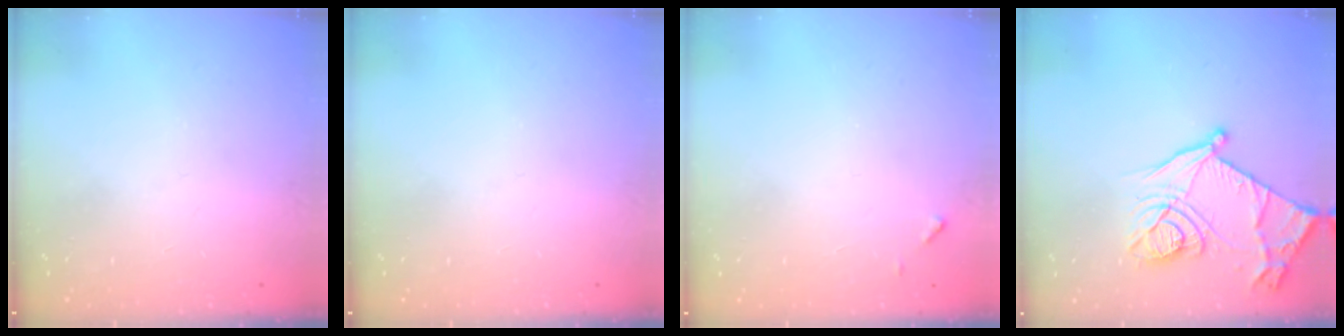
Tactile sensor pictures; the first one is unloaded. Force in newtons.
{"total": 0.0}
{"total": 4.6, "press": 4.6, "slide": 0.3}
{"total": 17.1, "press": 17.1, "slide": 1.2}